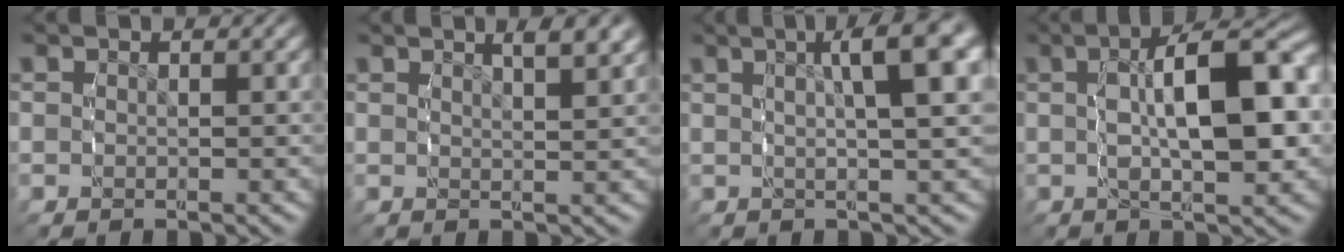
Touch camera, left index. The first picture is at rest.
{"total": 2.2, "force": [1.7, -0.1, 1.4], "torque": [-0.023, -0.003, 0.030]}
{"total": 6.0, "force": [2.2, 1.4, 5.4], "torque": [-0.072, 0.018, 0.029]}
{"total": 8.9, "force": [0.4, 3.4, 8.2], "torque": [-0.132, 0.012, 0.009]}